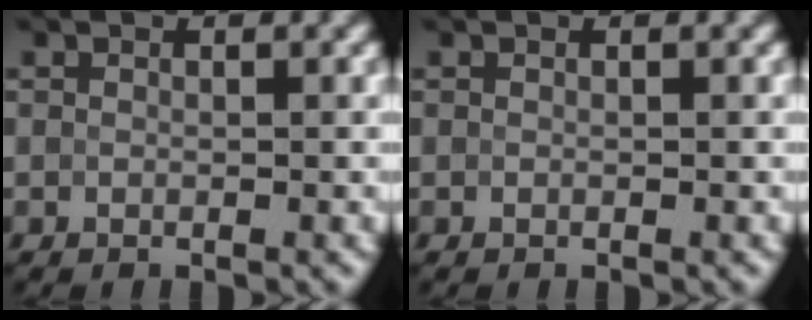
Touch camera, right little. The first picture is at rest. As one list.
[{"total": 0.0}]